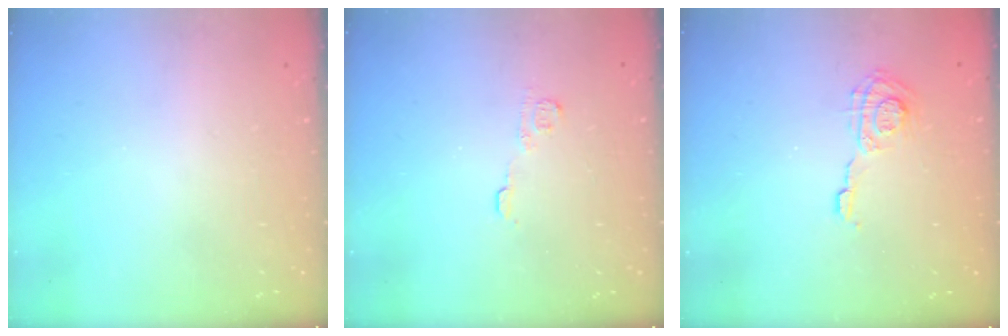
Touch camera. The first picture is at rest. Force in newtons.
{"total": 5.7, "press": 5.7, "slide": 0.7}
{"total": 7.1, "press": 7.1, "slide": 0.7}